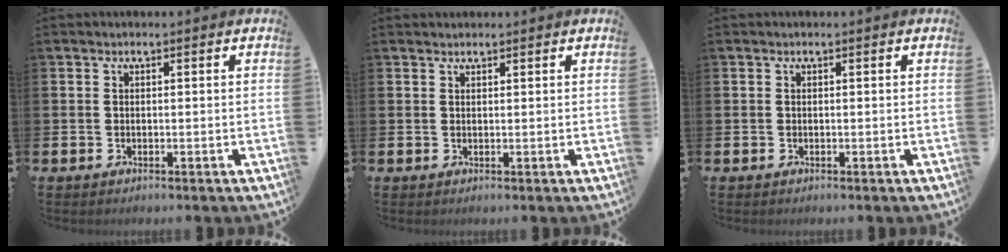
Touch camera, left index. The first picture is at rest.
{"total": 0.9, "force": [0.9, 0.3, 0.0], "torque": [0.008, -0.001, 0.014]}
{"total": 0.0}